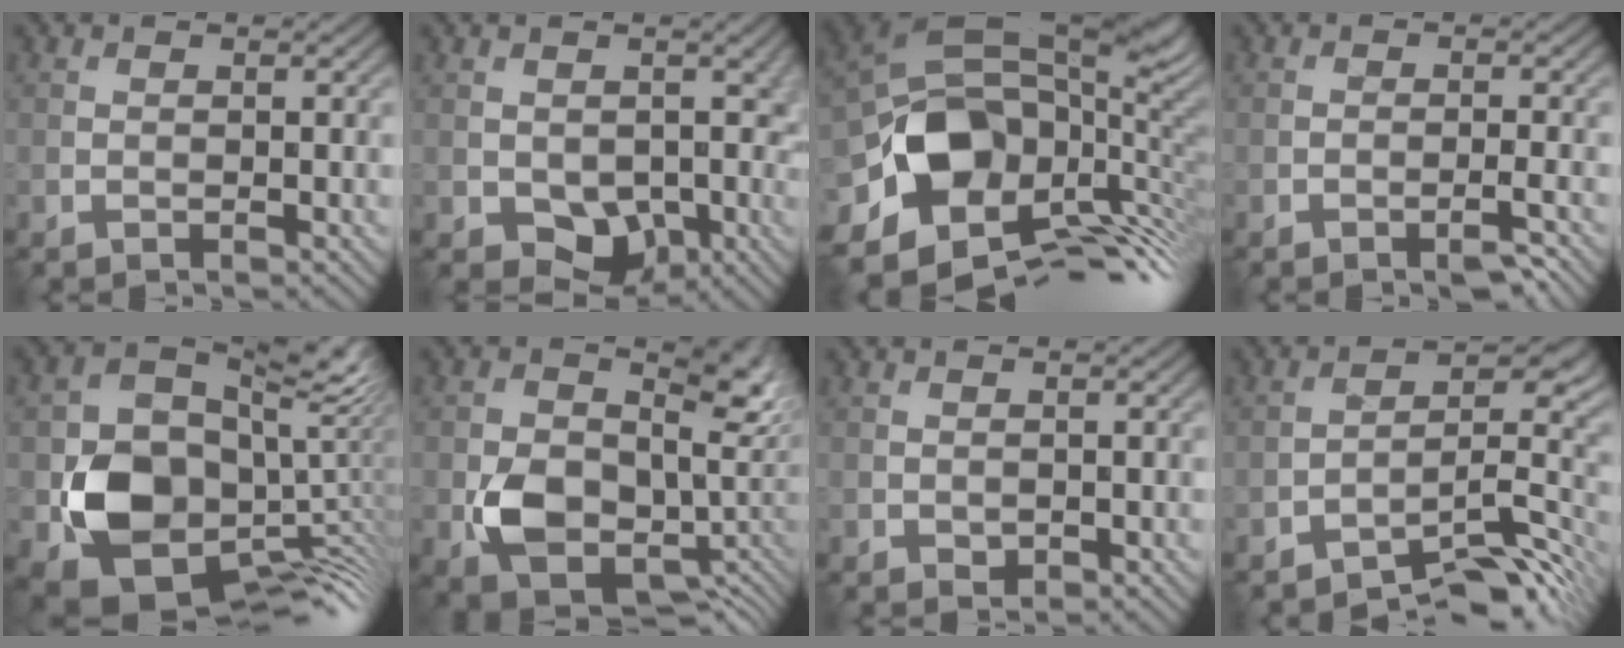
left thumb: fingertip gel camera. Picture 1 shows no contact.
{"total": 7.0, "force": [-0.7, 5.3, 4.5], "torque": [-0.077, -0.024, -0.007]}
{"total": 16.9, "force": [-2.1, 11.9, 11.8], "torque": [-0.216, -0.025, -0.009]}
{"total": 2.5, "force": [-1.7, 0.3, 1.8], "torque": [-0.029, 0.005, -0.030]}
{"total": 14.3, "force": [-1.3, 11.3, 8.6], "torque": [-0.144, -0.037, -0.017]}
{"total": 9.9, "force": [0.0, 7.4, 6.6], "torque": [-0.112, -0.035, 0.011]}
{"total": 0.7, "force": [-0.2, 0.5, 0.5], "torque": [-0.006, -0.004, -0.002]}
{"total": 9.5, "force": [-7.3, 2.9, 5.3], "torque": [-0.064, 0.003, -0.129]}